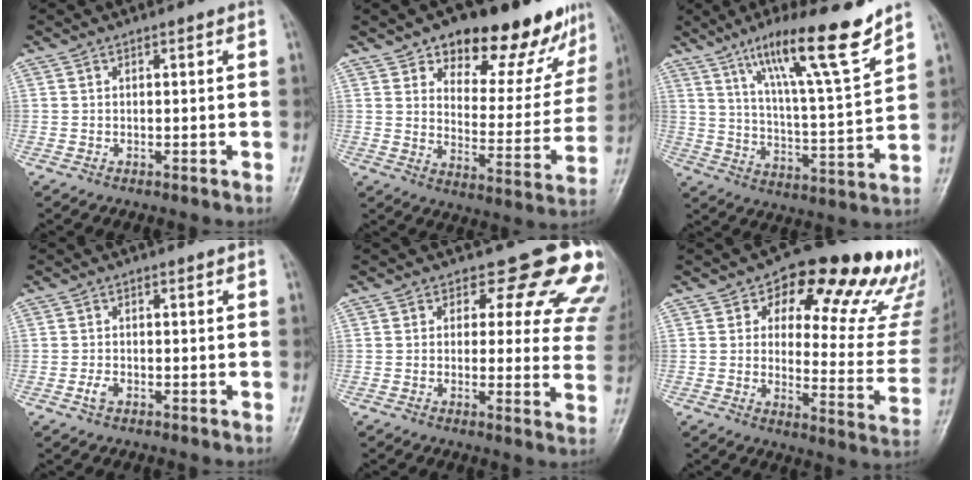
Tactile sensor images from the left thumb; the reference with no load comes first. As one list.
[{"total": 19.7, "force": [14.1, 9.0, 10.5], "torque": [-0.077, -0.074, 0.192]}, {"total": 17.0, "force": [11.7, 1.4, 12.3], "torque": [-0.189, -0.064, 0.195]}, {"total": 1.7, "force": [-0.7, 1.0, 1.1], "torque": [-0.023, 0.004, -0.014]}, {"total": 13.4, "force": [10.2, 6.7, 5.6], "torque": [0.000, -0.052, 0.083]}, {"total": 21.8, "force": [13.1, 9.4, 14.7], "torque": [-0.131, -0.065, 0.161]}]